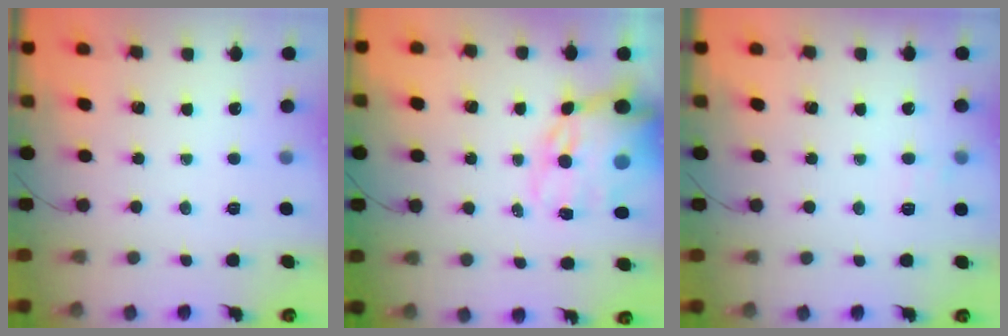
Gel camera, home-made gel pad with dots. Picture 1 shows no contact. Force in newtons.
{"total": 18.0, "press": 17.6, "slide": 3.9}
{"total": 5.5, "press": 5.3, "slide": 1.6}